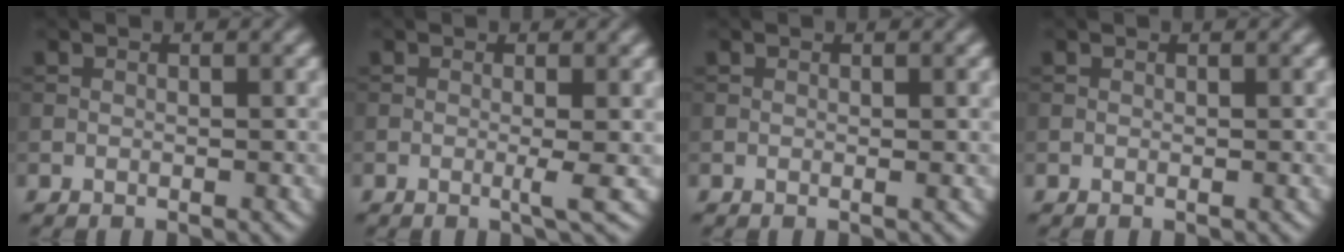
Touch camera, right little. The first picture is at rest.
{"total": 1.7, "force": [-0.2, 0.1, 1.7], "torque": [-0.031, -0.005, -0.007]}
{"total": 0.0}
{"total": 0.0}